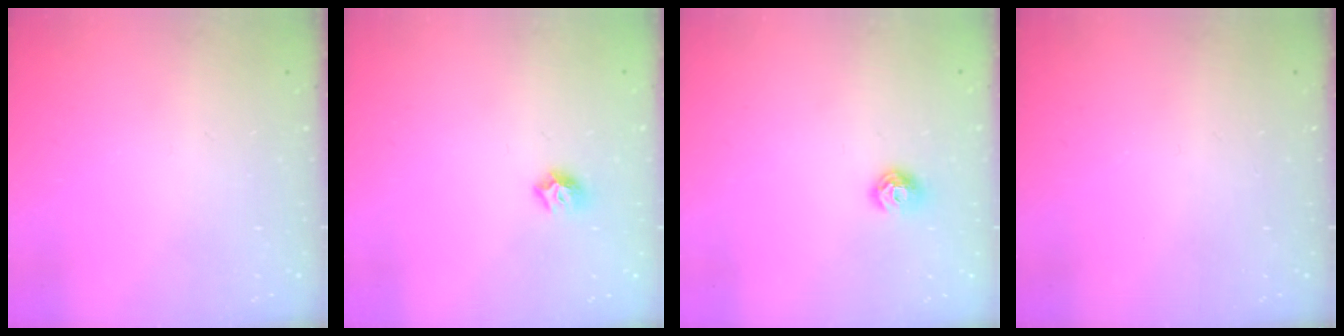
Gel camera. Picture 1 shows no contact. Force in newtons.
{"total": 6.4, "press": 6.4, "slide": 0.8}
{"total": 7.0, "press": 6.9, "slide": 0.9}
{"total": 0.0}